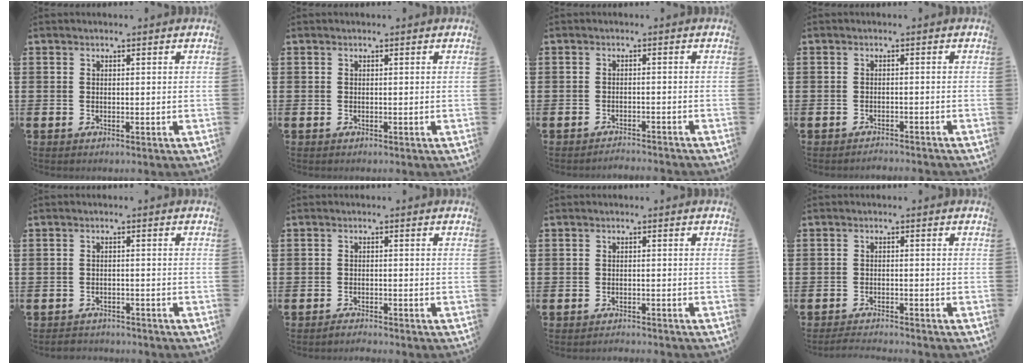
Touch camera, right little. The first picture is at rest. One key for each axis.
{"total": 0.0}
{"total": 1.4, "fx": -1.4, "fy": -0.1, "fz": 0.0, "tx": -0.002, "ty": 0.005, "tz": -0.030}
{"total": 1.1, "fx": -1.1, "fy": -0.1, "fz": -0.1, "tx": -0.001, "ty": 0.003, "tz": -0.023}
{"total": 1.4, "fx": -1.4, "fy": 0.2, "fz": -0.2, "tx": -0.002, "ty": 0.004, "tz": -0.031}
{"total": 1.2, "fx": -1.2, "fy": -0.1, "fz": 0.1, "tx": -0.004, "ty": 0.000, "tz": -0.024}
{"total": 1.0, "fx": -1.0, "fy": -0.1, "fz": 0.0, "tx": -0.002, "ty": 0.001, "tz": -0.020}
{"total": 1.5, "fx": -1.5, "fy": -0.1, "fz": 0.3, "tx": -0.006, "ty": 0.003, "tz": -0.030}